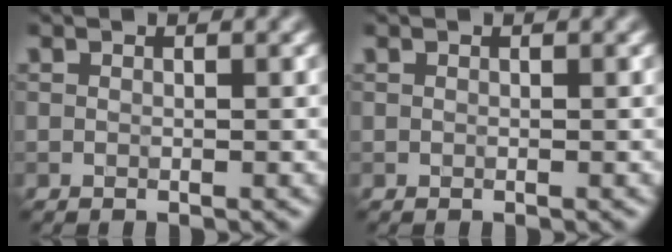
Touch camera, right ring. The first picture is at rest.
{"total": 0.0}